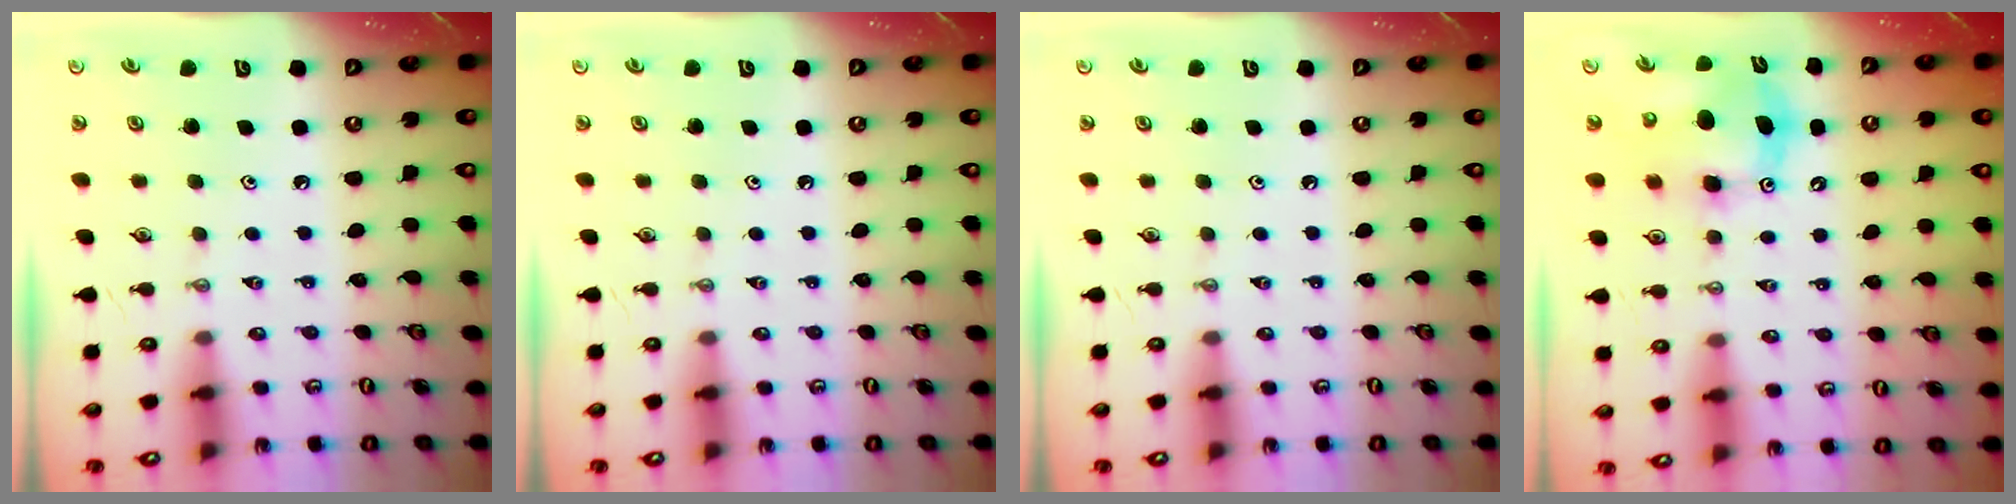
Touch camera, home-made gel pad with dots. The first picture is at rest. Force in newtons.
{"total": 0.0}
{"total": 0.0}
{"total": 11.1, "press": 10.9, "slide": 2.2}